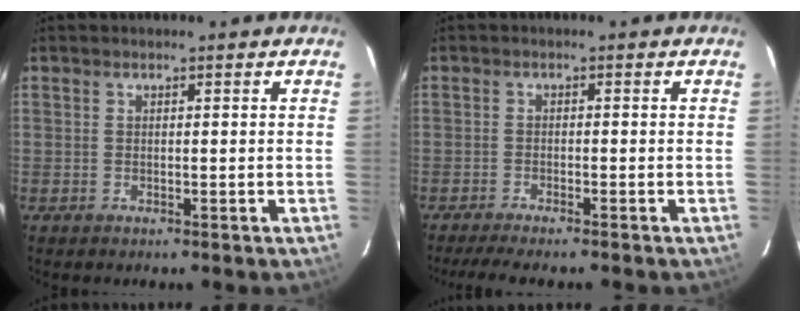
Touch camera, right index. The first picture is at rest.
{"total": 7.6, "force": [-6.5, 0.7, 3.9], "torque": [-0.053, -0.012, -0.099]}